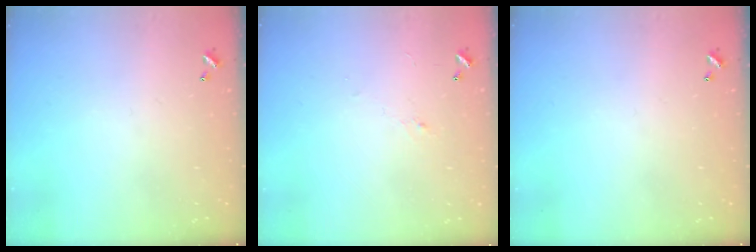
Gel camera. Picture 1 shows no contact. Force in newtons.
{"total": 1.0, "press": 0.8, "slide": 0.6}
{"total": 0.0}